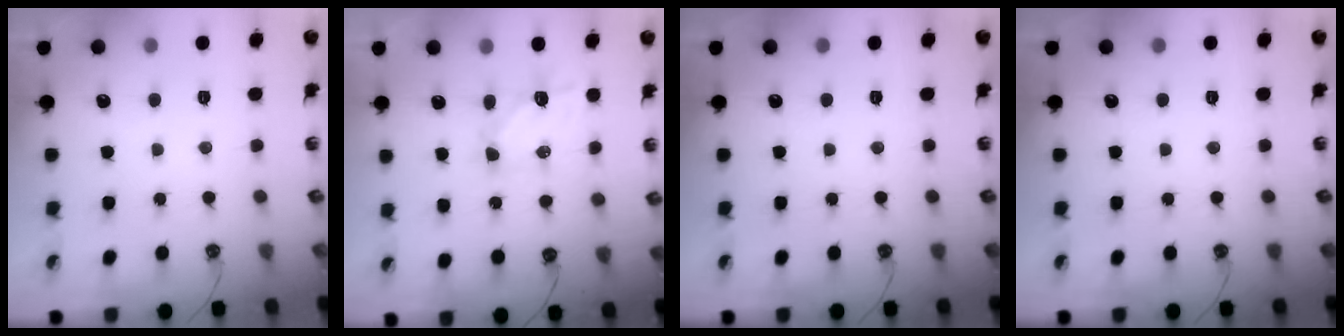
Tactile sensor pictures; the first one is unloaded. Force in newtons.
{"total": 5.8, "press": 5.8, "slide": 0.4}
{"total": 0.0}
{"total": 0.0}